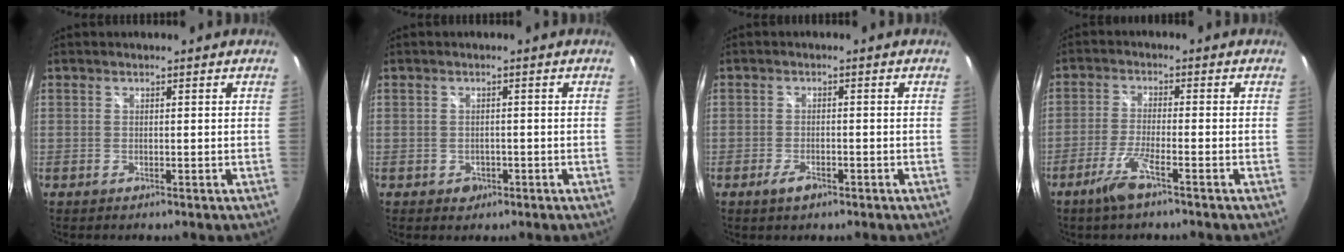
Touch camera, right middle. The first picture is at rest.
{"total": 2.2, "force": [-0.9, 1.9, 0.6], "torque": [-0.013, -0.002, -0.011]}
{"total": 2.8, "force": [-1.8, 1.2, 1.8], "torque": [-0.041, -0.004, -0.034]}
{"total": 5.7, "force": [-3.9, 0.3, 4.2], "torque": [-0.099, -0.009, -0.075]}